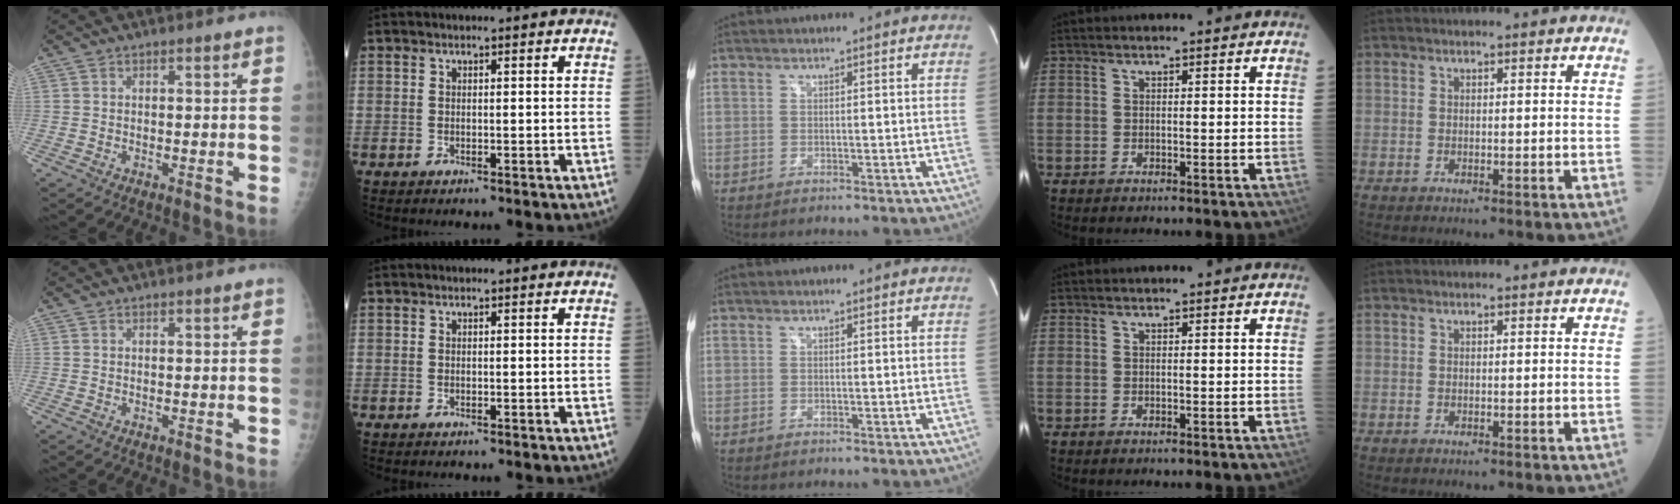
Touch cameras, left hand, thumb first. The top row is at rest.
{}